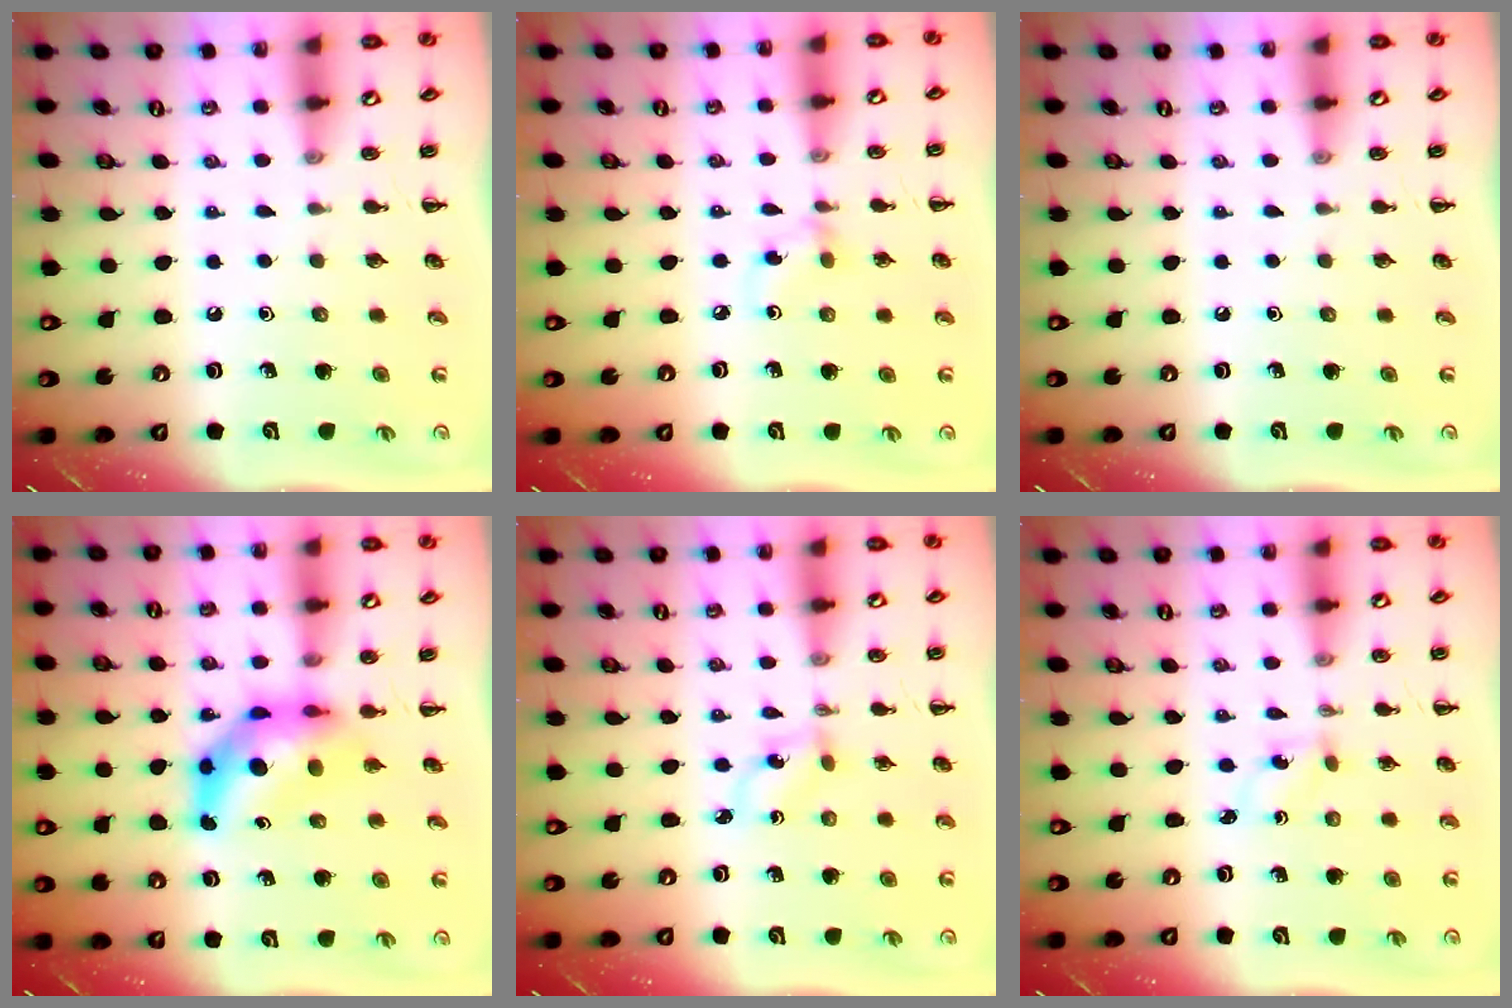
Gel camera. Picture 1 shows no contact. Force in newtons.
{"total": 3.6, "press": 3.4, "slide": 1.4}
{"total": 0.0}
{"total": 7.5, "press": 7.2, "slide": 2.3}
{"total": 1.0, "press": 0.9, "slide": 0.5}
{"total": 1.5, "press": 1.4, "slide": 0.6}